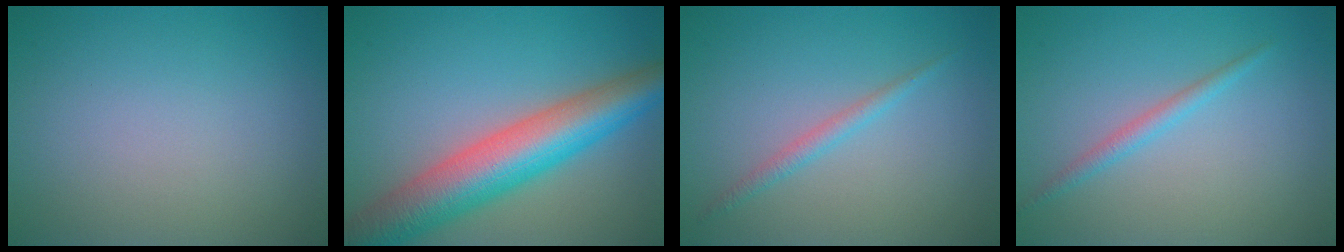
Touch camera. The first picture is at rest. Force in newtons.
{"total": 9.4, "press": 9.4, "slide": 0.1}
{"total": 1.4, "press": 1.4, "slide": 0.1}
{"total": 1.5, "press": 1.5, "slide": 0.1}